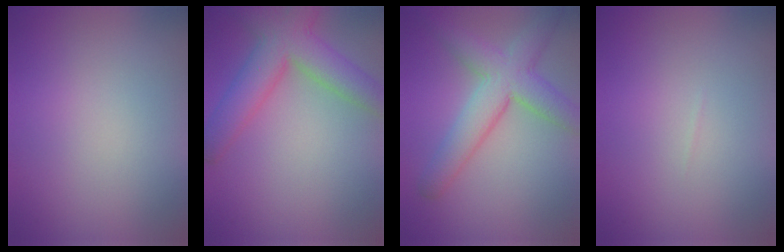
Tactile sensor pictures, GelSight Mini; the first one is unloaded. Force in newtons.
{"total": 6.7, "press": 6.7, "slide": 0.2}
{"total": 6.0, "press": 6.0, "slide": 0.2}
{"total": 0.0}